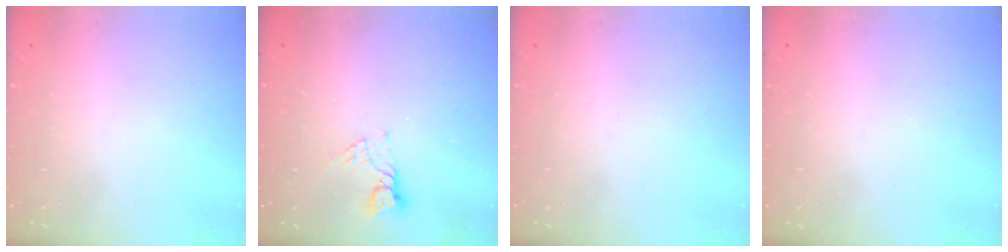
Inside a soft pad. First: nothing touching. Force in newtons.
{"total": 2.6, "press": 2.6, "slide": 0.3}
{"total": 0.0}
{"total": 0.0}